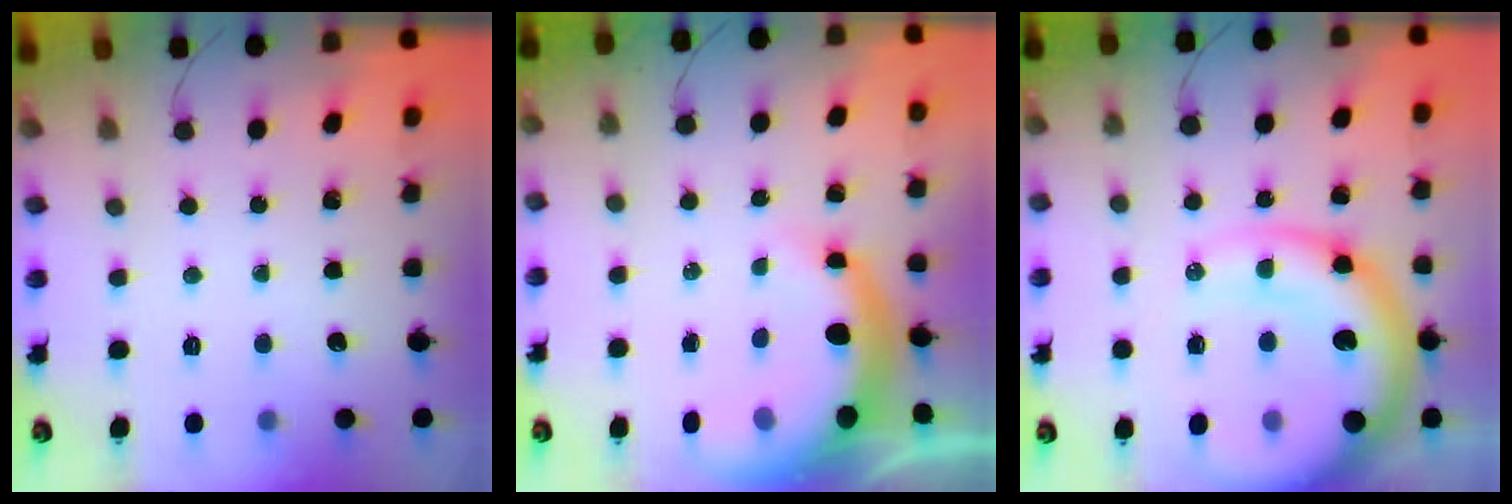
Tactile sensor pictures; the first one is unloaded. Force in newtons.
{"total": 8.4, "press": 8.2, "slide": 2.0}
{"total": 20.8, "press": 20.2, "slide": 5.0}